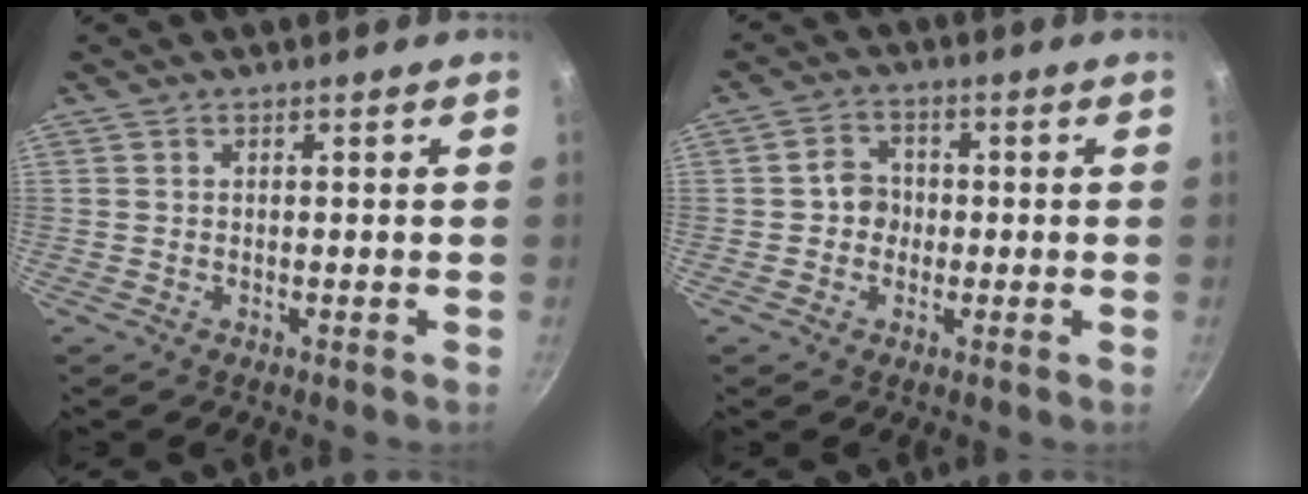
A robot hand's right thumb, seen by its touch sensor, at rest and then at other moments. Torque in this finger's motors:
{"motor_torque": [0.19, -0.36, 0.25, 0.20, 0.00]}